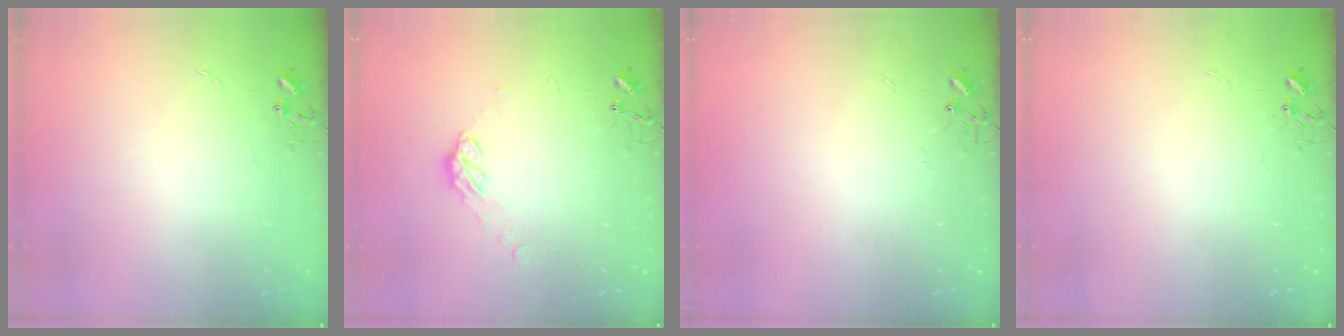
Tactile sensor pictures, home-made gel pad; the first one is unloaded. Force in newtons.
{"total": 6.9, "press": 6.9, "slide": 0.5}
{"total": 0.0}
{"total": 0.0}